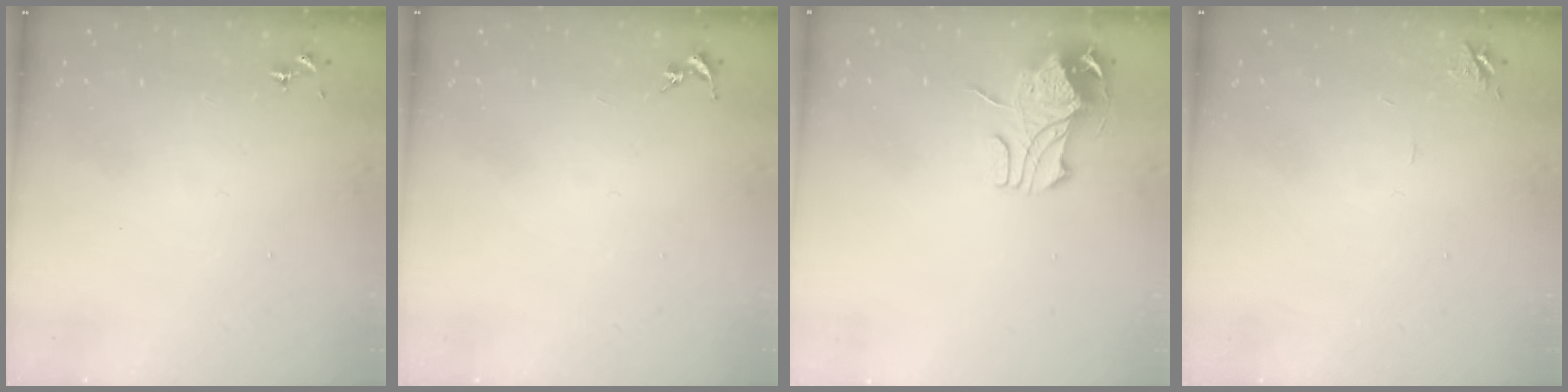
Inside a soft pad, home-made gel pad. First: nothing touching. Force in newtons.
{"total": 0.0}
{"total": 10.0, "press": 9.9, "slide": 0.6}
{"total": 5.8, "press": 5.8, "slide": 0.7}